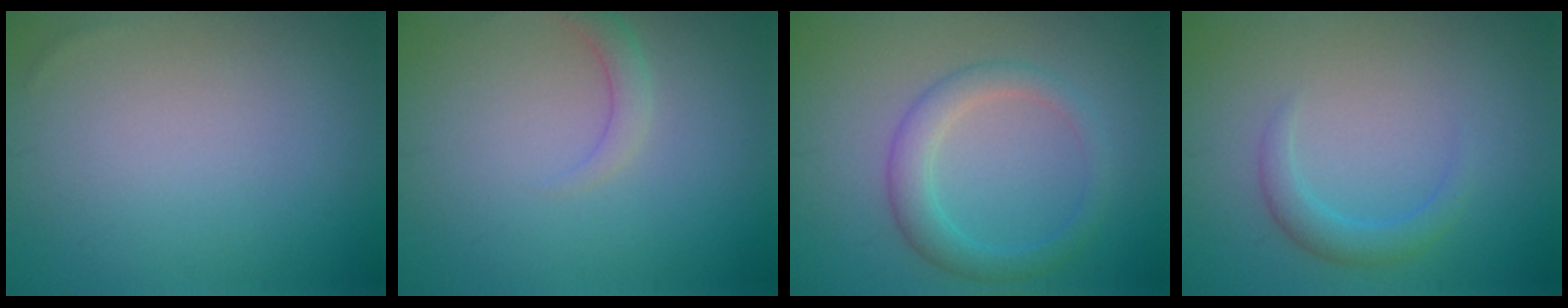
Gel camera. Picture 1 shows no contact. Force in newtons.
{"total": 1.5, "press": 1.5, "slide": 0.1}
{"total": 3.1, "press": 3.1, "slide": 0.1}
{"total": 2.0, "press": 2.0, "slide": 0.1}